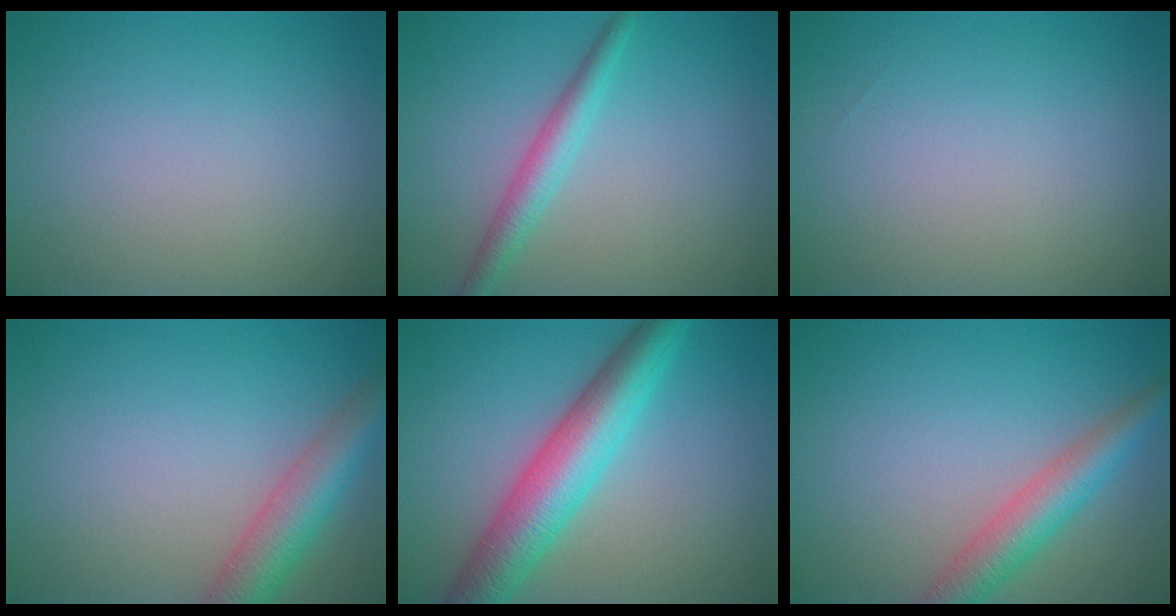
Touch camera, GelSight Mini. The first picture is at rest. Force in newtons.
{"total": 2.7, "press": 2.7, "slide": 0.1}
{"total": 0.0}
{"total": 5.0, "press": 5.0, "slide": 0.3}
{"total": 7.3, "press": 7.3, "slide": 0.2}
{"total": 4.4, "press": 4.4, "slide": 0.1}